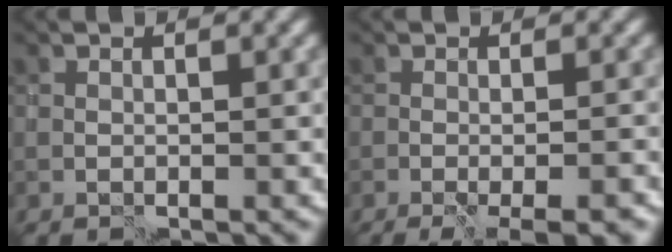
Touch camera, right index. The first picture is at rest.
{"total": 4.9, "force": [-3.1, 0.8, 3.7], "torque": [-0.038, -0.007, -0.032]}